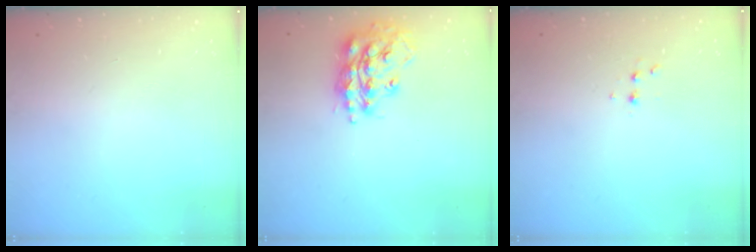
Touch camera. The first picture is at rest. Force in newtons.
{"total": 17.0, "press": 16.9, "slide": 1.4}
{"total": 2.6, "press": 2.5, "slide": 0.8}